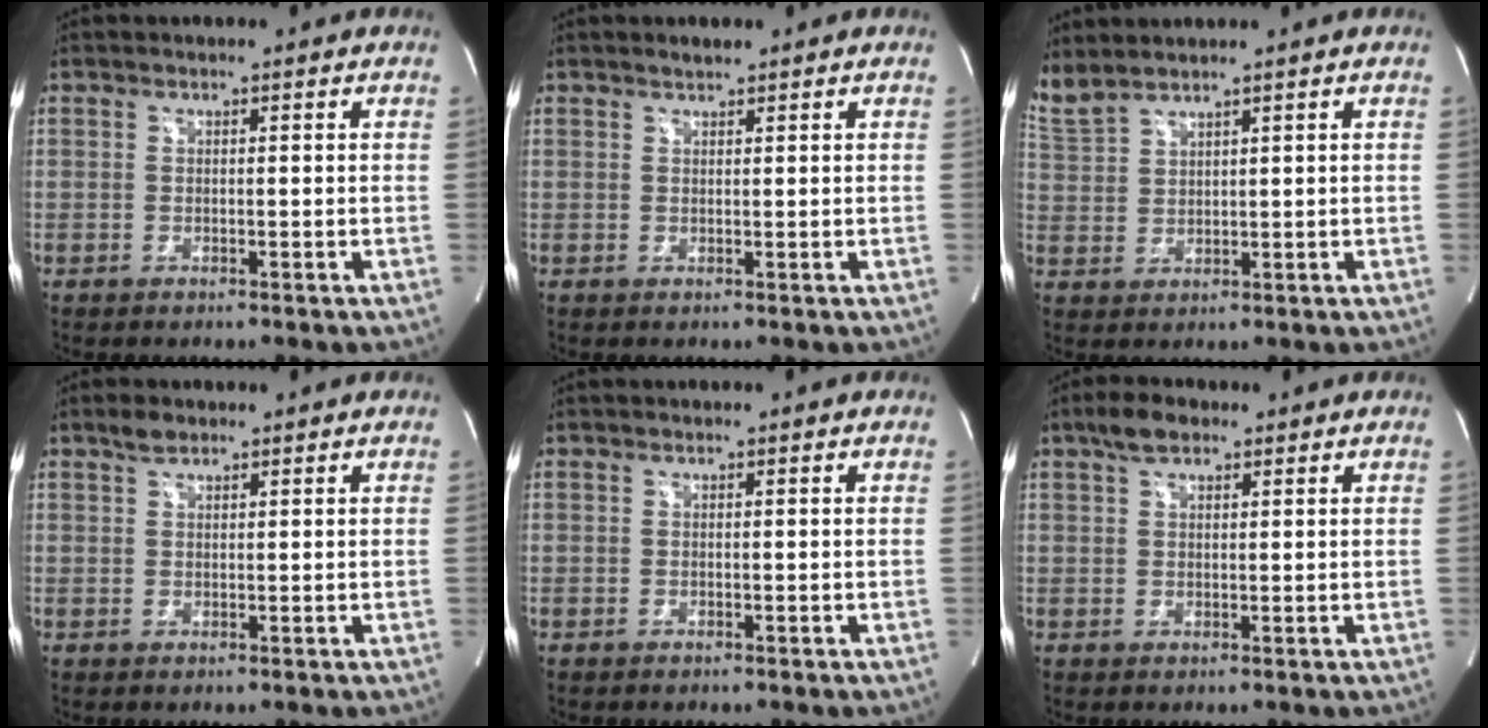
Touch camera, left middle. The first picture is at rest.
{"total": 1.1, "force": [1.0, 0.2, 0.4], "torque": [-0.014, 0.004, 0.020]}
{"total": 5.2, "force": [5.0, 0.3, 1.4], "torque": [-0.053, 0.013, 0.119]}
{"total": 1.9, "force": [1.5, 0.9, 0.8], "torque": [-0.021, 0.005, 0.028]}
{"total": 0.0}
{"total": 3.8, "force": [2.6, 1.7, 2.3], "torque": [-0.049, 0.013, 0.048]}